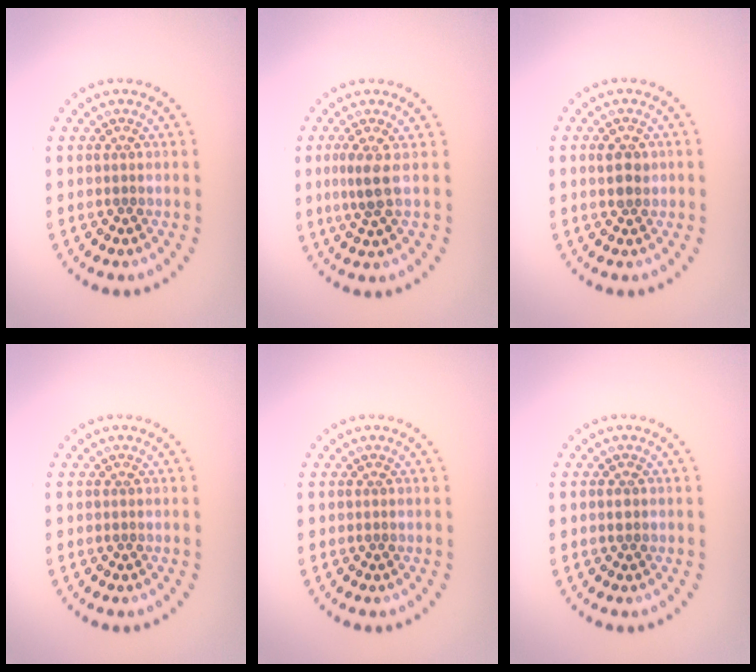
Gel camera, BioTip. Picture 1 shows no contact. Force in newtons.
{"total": 2.4, "press": 1.7, "slide": 1.6}
{"total": 1.8, "press": 1.7, "slide": 0.5}
{"total": 0.0}
{"total": 0.0}
{"total": 0.7, "press": 0.7, "slide": 0.1}